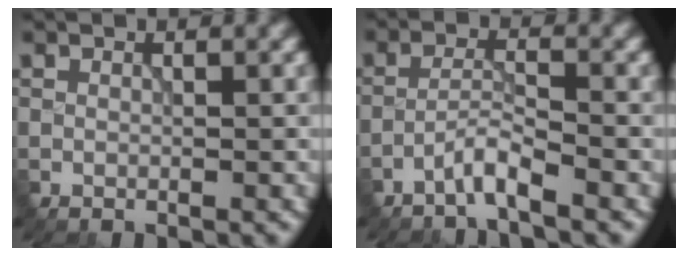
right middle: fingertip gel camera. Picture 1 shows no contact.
{"total": 2.3, "force": [-1.9, -0.1, 1.3], "torque": [-0.023, 0.010, -0.045]}